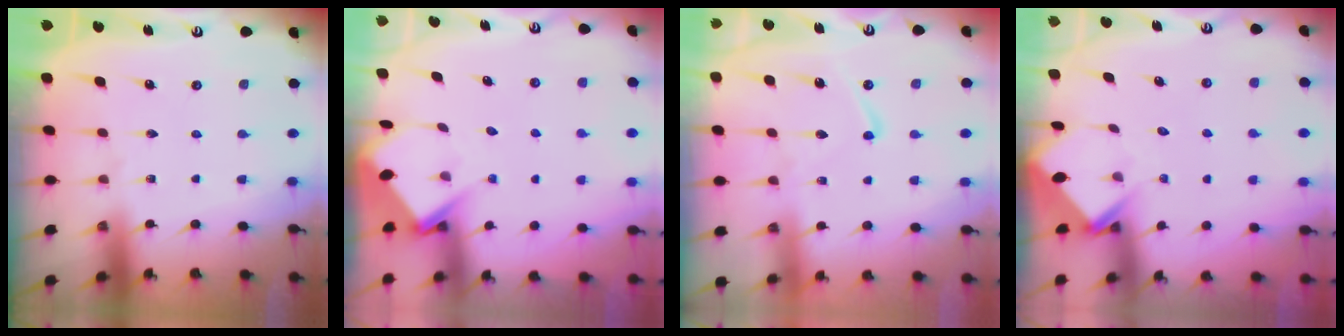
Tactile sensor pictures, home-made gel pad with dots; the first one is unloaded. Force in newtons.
{"total": 4.7, "press": 4.7, "slide": 0.2}
{"total": 10.6, "press": 10.5, "slide": 1.1}
{"total": 3.6, "press": 3.6, "slide": 0.2}